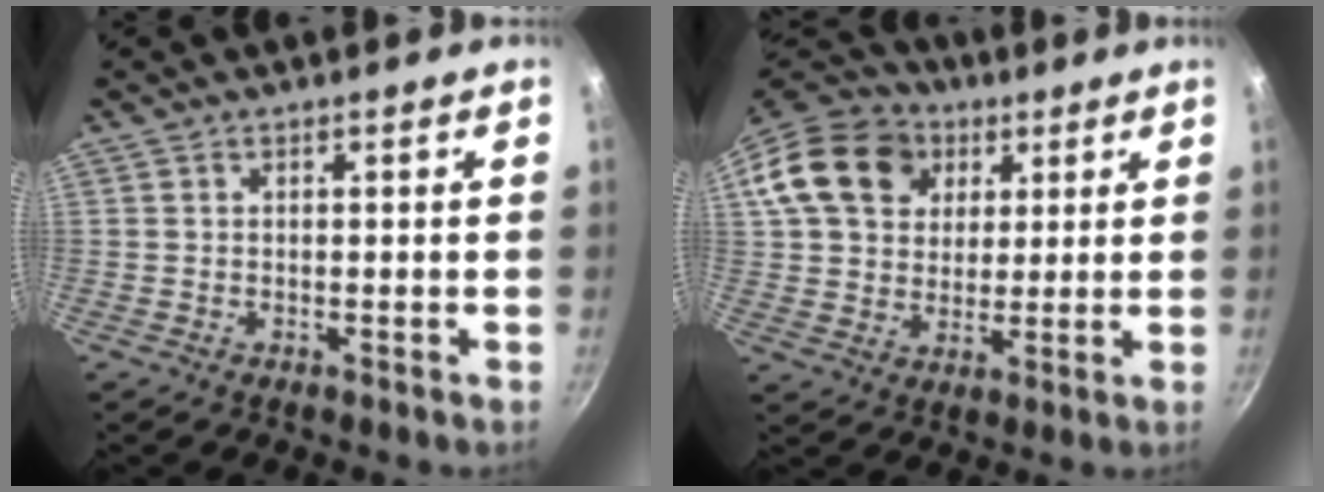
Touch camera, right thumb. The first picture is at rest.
{"total": 17.9, "force": [5.8, 14.3, 9.1], "torque": [-0.158, 0.017, 0.095]}